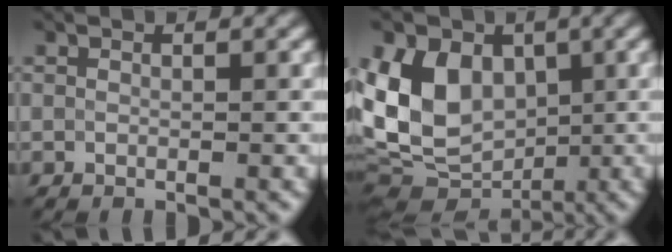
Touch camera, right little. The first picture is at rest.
{"total": 9.9, "force": [0.3, 7.6, 6.4], "torque": [-0.118, 0.001, -0.002]}